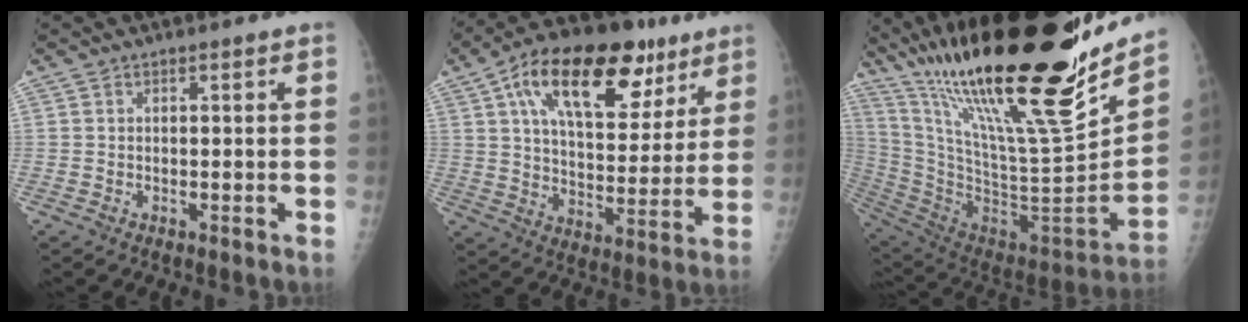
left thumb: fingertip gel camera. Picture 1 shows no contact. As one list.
[{"total": 24.1, "force": [12.1, 12.0, 17.0], "torque": [-0.229, -0.009, 0.192]}, {"total": 35.5, "force": [24.9, 6.1, 24.5], "torque": [-0.389, -0.105, 0.422]}]